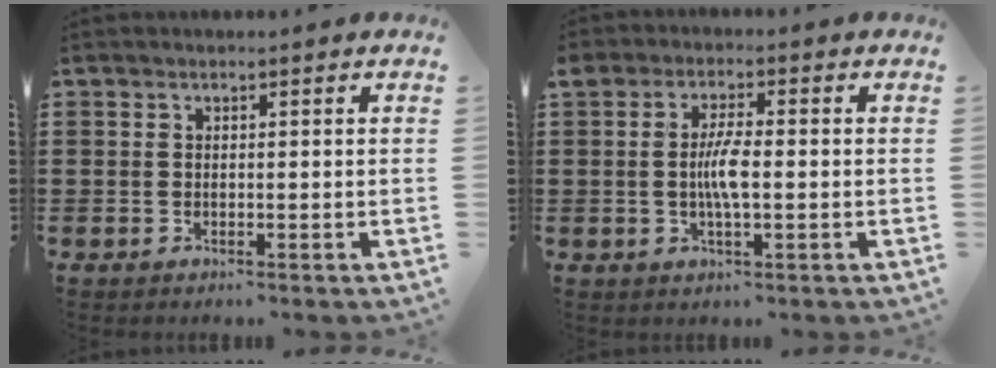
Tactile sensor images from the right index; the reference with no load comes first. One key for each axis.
{"total": 4.6, "fx": -0.4, "fy": 1.1, "fz": 4.4, "tx": -0.086, "ty": -0.001, "tz": -0.011}